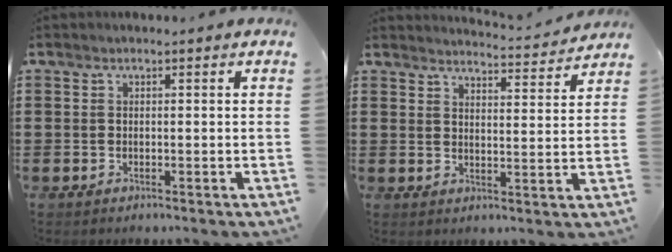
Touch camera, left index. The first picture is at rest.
{"total": 3.5, "force": [3.5, -0.2, 0.2], "torque": [-0.011, -0.030, 0.057]}